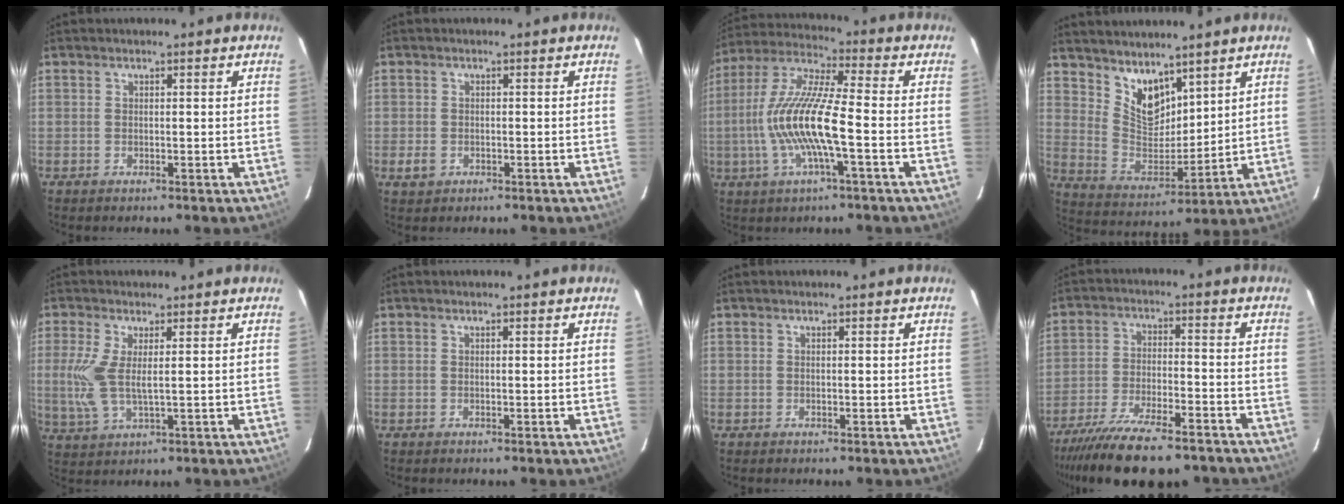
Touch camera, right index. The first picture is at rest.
{"total": 2.6, "force": [-1.1, 2.1, 1.0], "torque": [-0.021, 0.000, -0.016]}
{"total": 14.8, "force": [-3.2, 1.9, 14.3], "torque": [-0.288, 0.001, -0.064]}
{"total": 9.8, "force": [7.3, 4.9, 4.3], "torque": [-0.073, -0.004, 0.152]}
{"total": 7.4, "force": [0.8, 2.7, 6.8], "torque": [-0.160, -0.004, 0.017]}
{"total": 0.0}
{"total": 0.0}
{"total": 19.7, "force": [-16.2, 5.1, 10.0], "torque": [-0.197, -0.039, -0.251]}